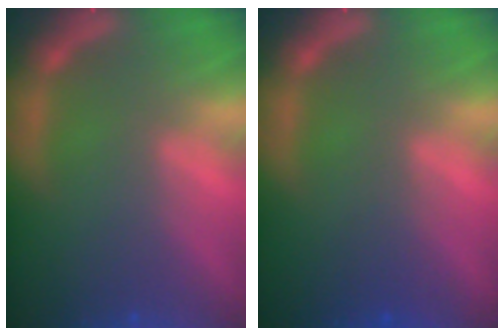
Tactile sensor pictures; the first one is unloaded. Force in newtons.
{"total": 1.5}